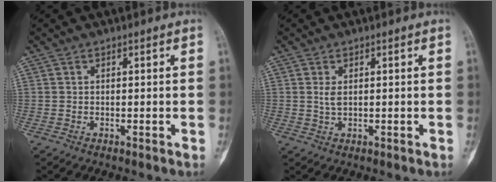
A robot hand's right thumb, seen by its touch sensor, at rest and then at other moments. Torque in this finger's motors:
{"motor_torque": [0.28, 0.06, -0.05, -0.47, -0.01]}